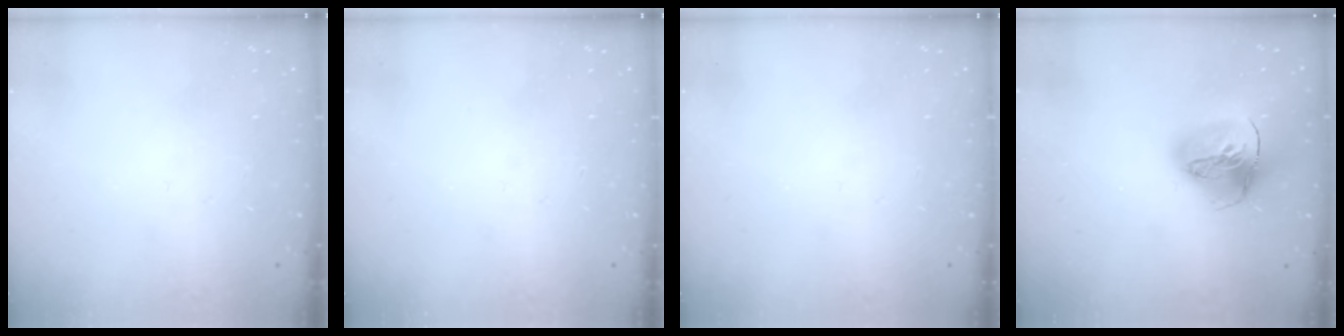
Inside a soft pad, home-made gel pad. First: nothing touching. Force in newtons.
{"total": 0.0}
{"total": 0.0}
{"total": 16.2, "press": 16.1, "slide": 1.6}